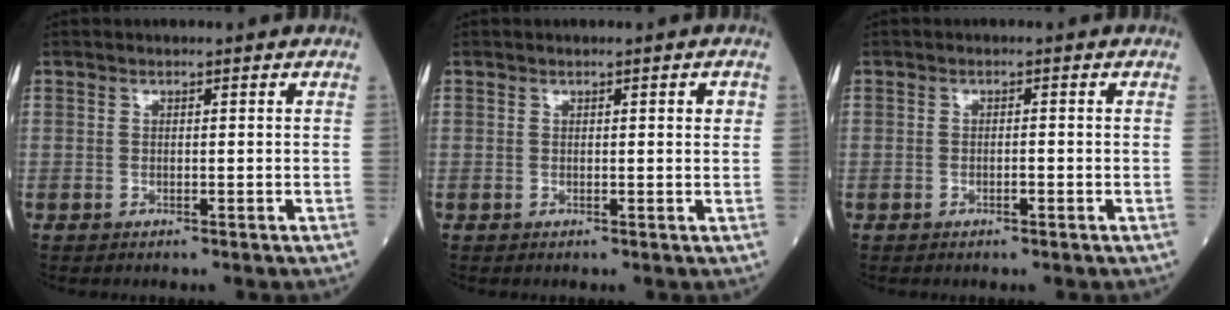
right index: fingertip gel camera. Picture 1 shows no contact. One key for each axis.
{"total": 1.4, "fx": 0.5, "fy": 0.2, "fz": 1.3, "tx": -0.018, "ty": 0.000, "tz": 0.005}
{"total": 0.8, "fx": -0.3, "fy": 0.2, "fz": 0.7, "tx": -0.014, "ty": 0.002, "tz": -0.002}